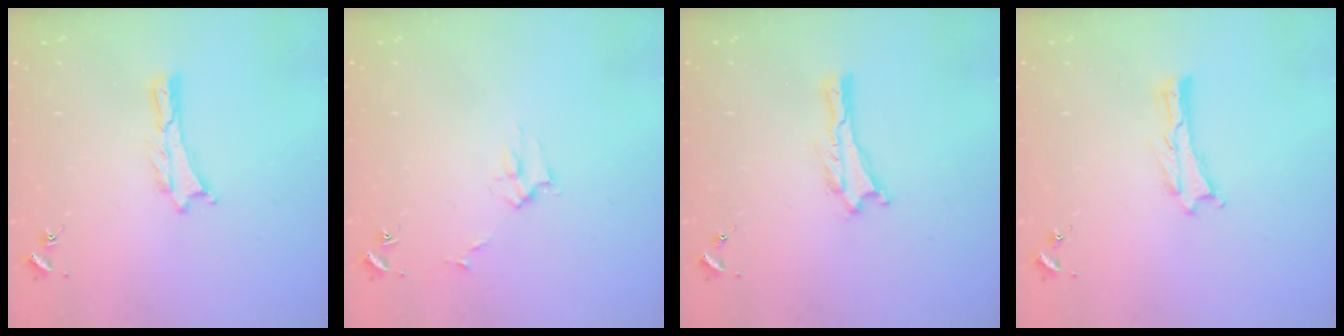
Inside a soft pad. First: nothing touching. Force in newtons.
{"total": 2.7, "press": 2.7, "slide": 0.3}
{"total": 0.0}
{"total": 0.0}